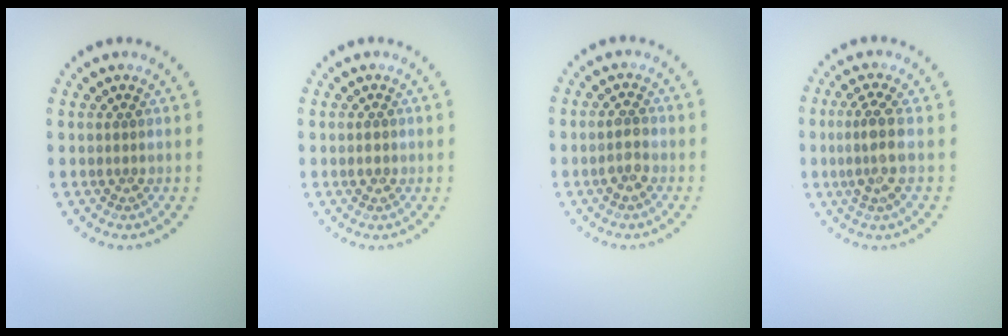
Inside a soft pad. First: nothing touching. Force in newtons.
{"total": 1.1, "press": 1.1, "slide": 0.0}
{"total": 1.8, "press": 1.8, "slide": 0.1}
{"total": 2.9, "press": 2.3, "slide": 1.8}